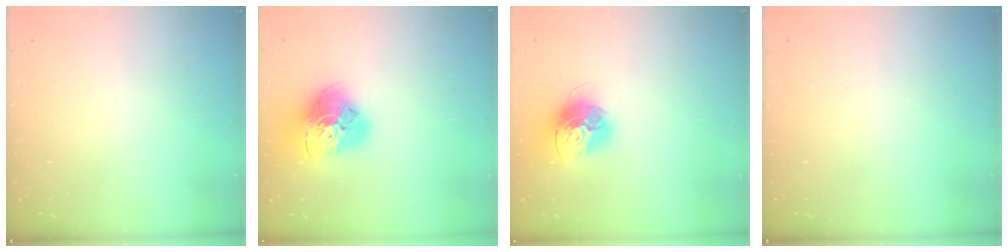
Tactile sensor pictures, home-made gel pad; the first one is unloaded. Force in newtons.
{"total": 16.4, "press": 16.4, "slide": 1.5}
{"total": 14.4, "press": 14.3, "slide": 1.5}
{"total": 0.0}